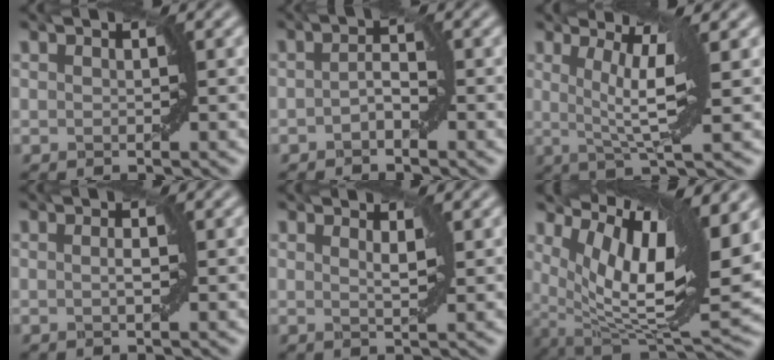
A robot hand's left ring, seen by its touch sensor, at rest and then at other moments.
{"total": 1.6, "force": [-1.4, 0.3, 0.7], "torque": [-0.019, 0.014, -0.020]}
{"total": 5.1, "force": [0.3, 0.7, 5.0], "torque": [-0.092, 0.000, 0.013]}
{"total": 0.7, "force": [-0.4, 0.1, 0.5], "torque": [-0.008, -0.001, -0.004]}
{"total": 0.9, "force": [0.5, 0.2, 0.7], "torque": [-0.006, -0.002, 0.012]}
{"total": 11.9, "force": [5.4, 3.8, 9.9], "torque": [-0.179, 0.009, 0.109]}